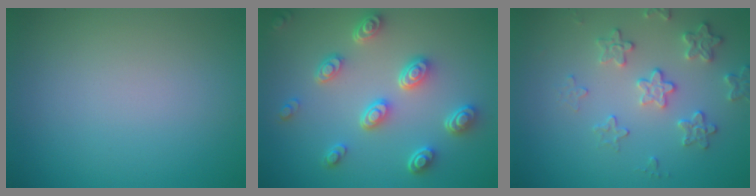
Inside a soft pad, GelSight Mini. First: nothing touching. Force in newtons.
{"total": 4.9, "press": 3.7, "slide": 3.2}
{"total": 3.1, "press": 3.0, "slide": 0.6}